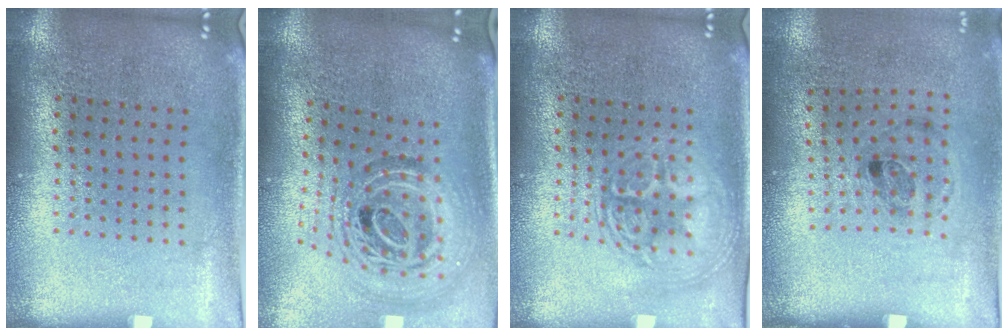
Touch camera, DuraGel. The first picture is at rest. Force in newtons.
{"total": 1.9, "press": 1.5, "slide": 1.0}
{"total": 2.9, "press": 2.8, "slide": 0.4}
{"total": 1.2, "press": 0.8, "slide": 0.9}